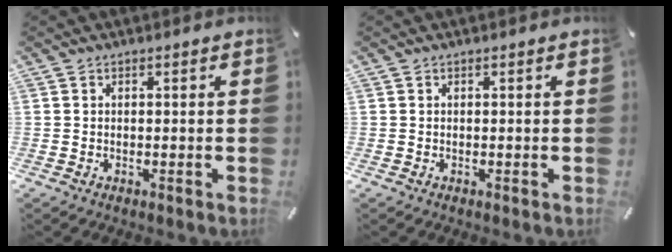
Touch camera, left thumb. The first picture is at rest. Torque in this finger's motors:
{"motor_torque": [0.00, 0.00, 0.00, 0.00, 0.00]}